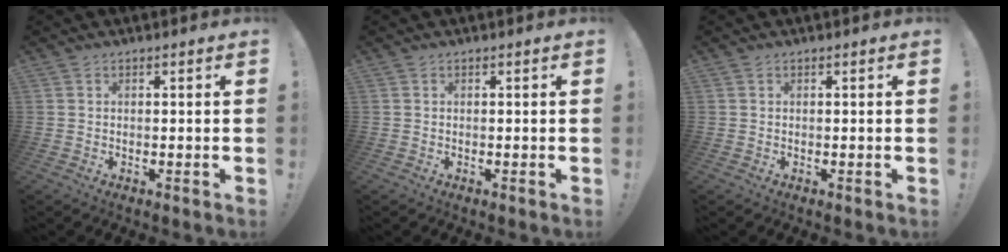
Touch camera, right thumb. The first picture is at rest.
{"total": 0.0}
{"total": 0.0}